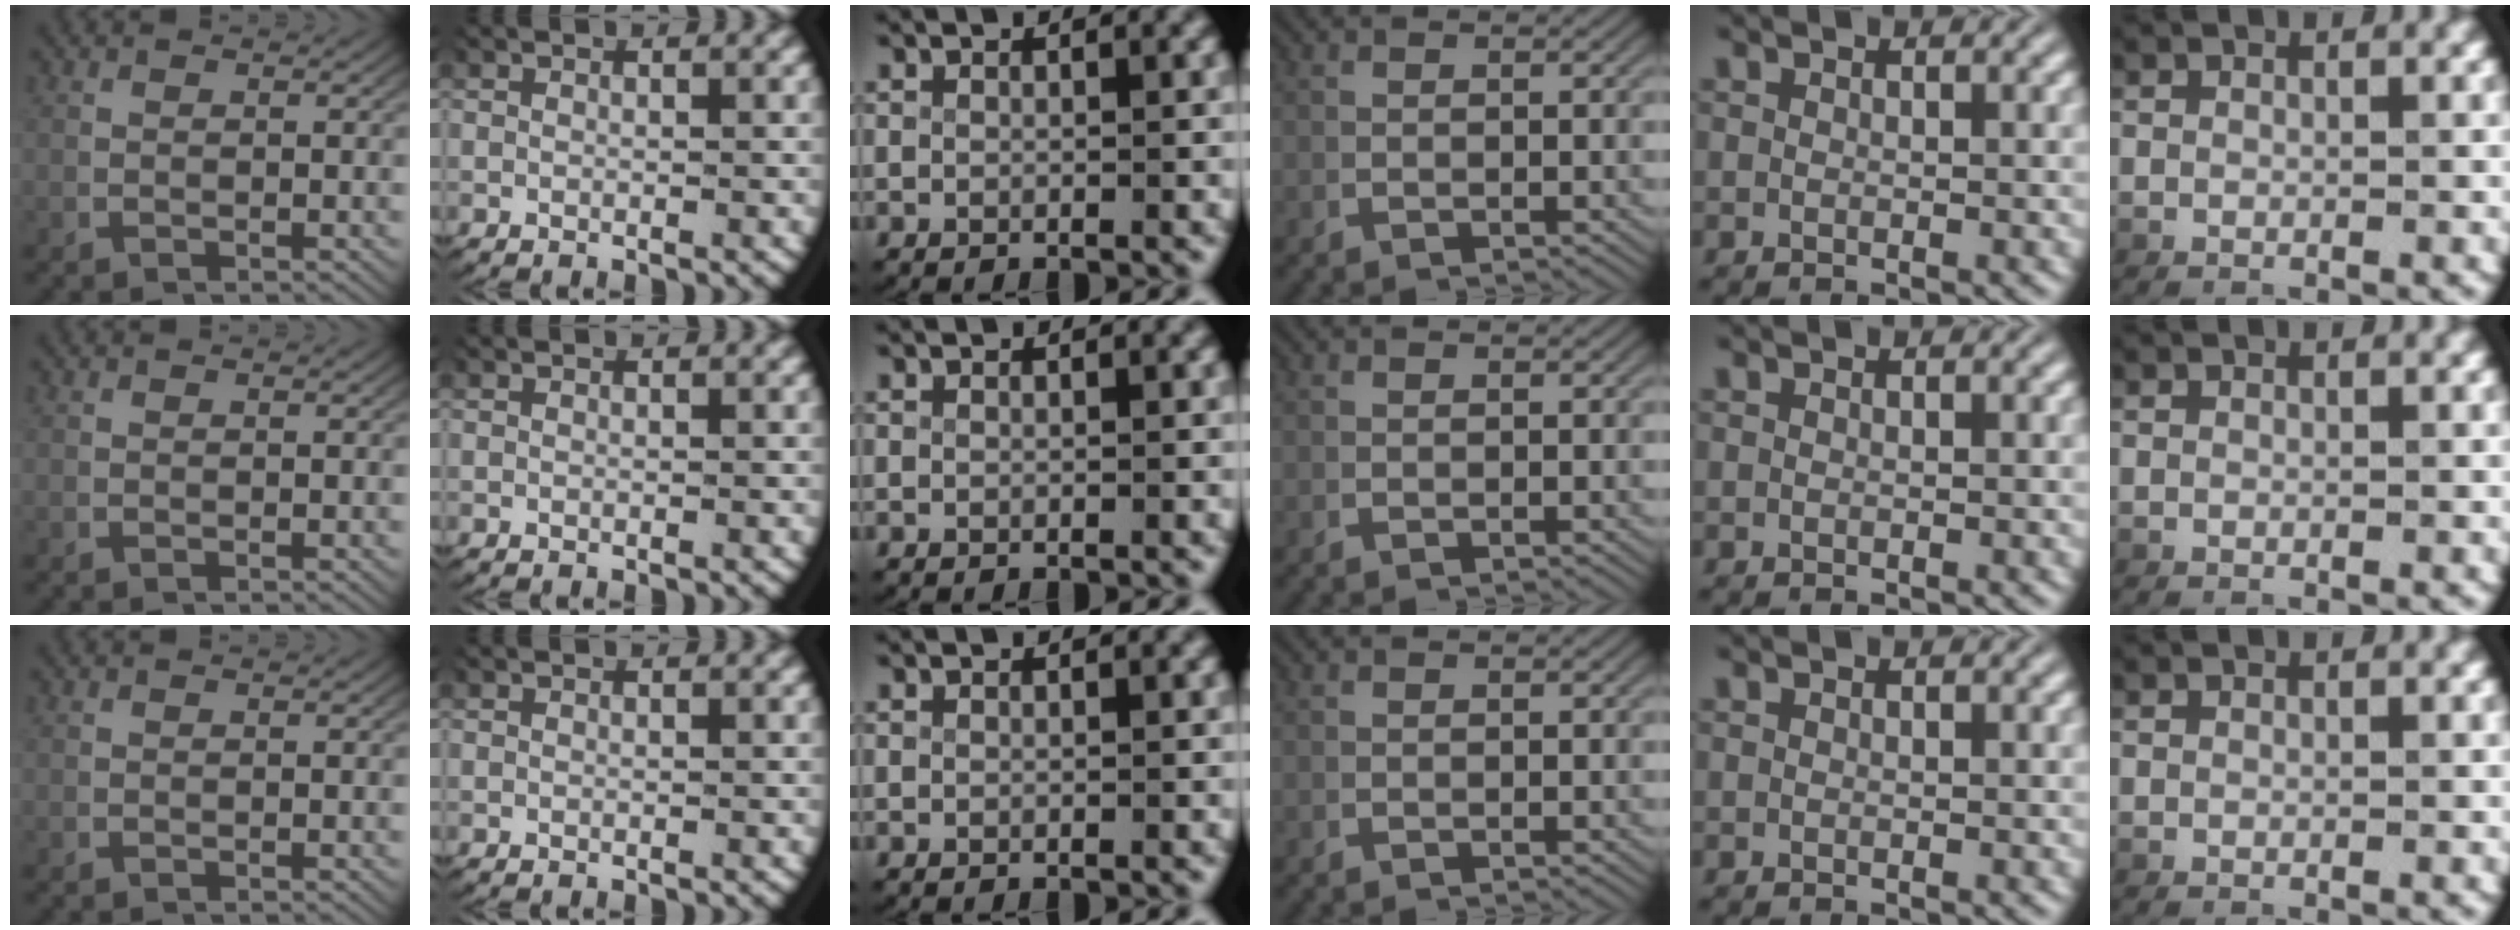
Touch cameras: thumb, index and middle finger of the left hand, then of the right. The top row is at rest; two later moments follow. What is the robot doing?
{"motion": "lift_and_place", "object": "keyboard"}